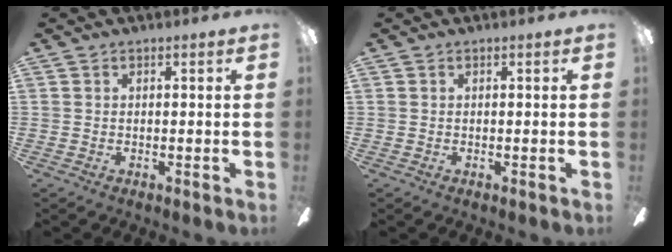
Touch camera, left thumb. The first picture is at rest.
{"total": 0.0}